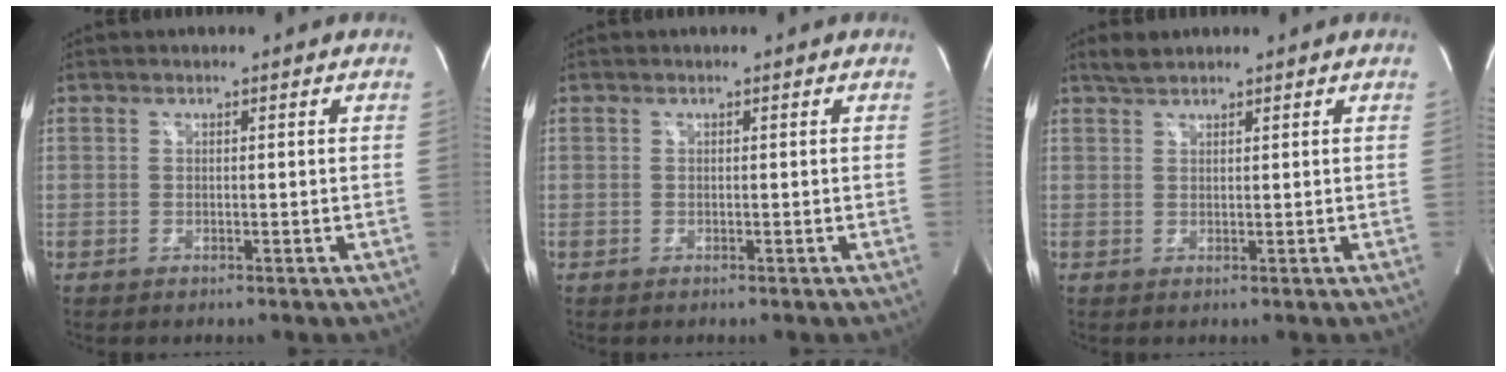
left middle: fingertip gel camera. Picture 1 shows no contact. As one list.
[{"total": 0.0}, {"total": 1.9, "force": [1.8, 0.3, 0.6], "torque": [-0.019, 0.009, 0.038]}]